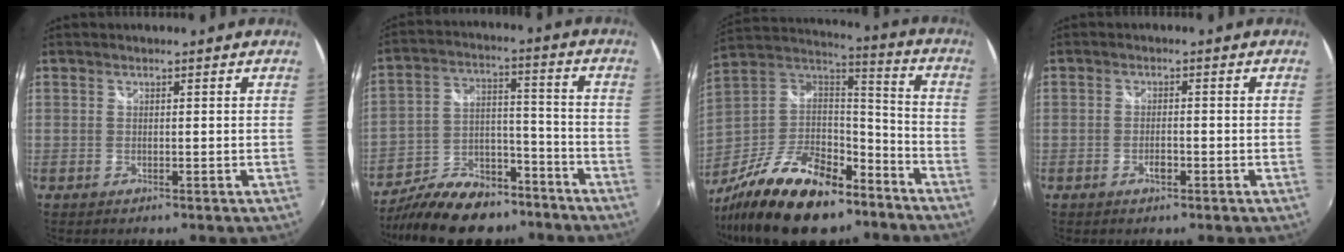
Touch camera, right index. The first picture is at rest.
{"total": 19.4, "force": [-14.8, 8.9, 8.8], "torque": [-0.180, 0.018, -0.224]}
{"total": 28.5, "force": [-19.2, 12.4, 17.2], "torque": [-0.342, -0.013, -0.308]}
{"total": 2.2, "force": [-1.1, 0.9, 1.7], "torque": [-0.033, -0.001, -0.020]}